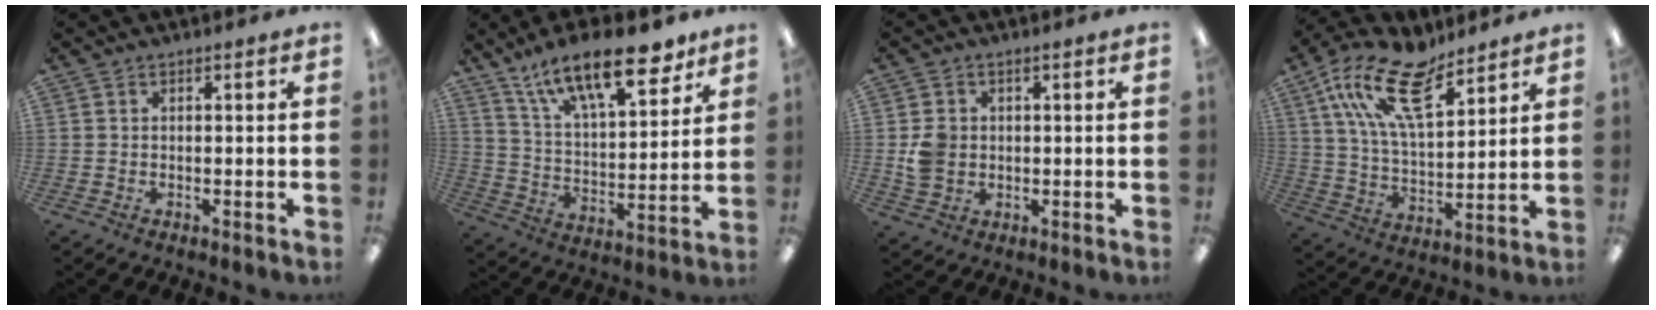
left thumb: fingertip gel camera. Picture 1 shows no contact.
{"total": 19.3, "force": [13.2, 7.7, 11.7], "torque": [-0.181, -0.070, 0.221]}
{"total": 5.1, "force": [0.1, 4.4, 2.5], "torque": [-0.040, 0.008, 0.005]}
{"total": 18.3, "force": [11.5, 7.8, 11.9], "torque": [-0.218, -0.048, 0.205]}